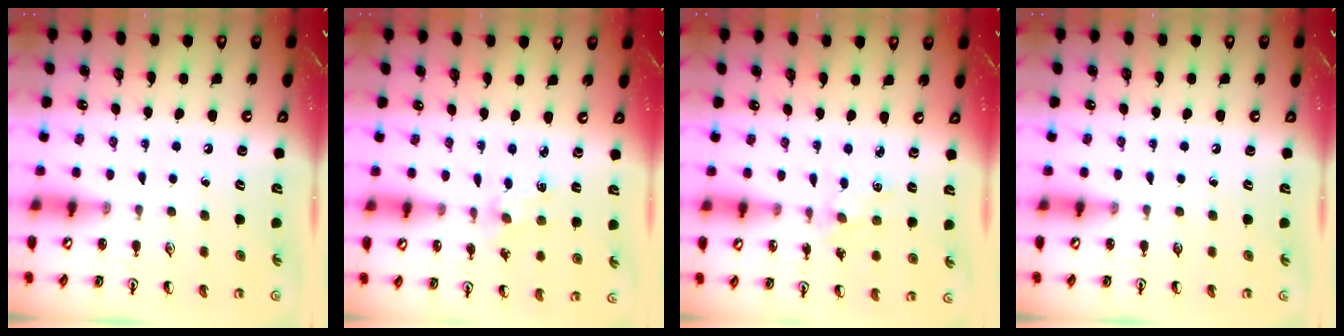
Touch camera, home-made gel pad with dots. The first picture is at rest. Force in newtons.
{"total": 1.3, "press": 1.2, "slide": 0.2}
{"total": 1.8, "press": 1.8, "slide": 0.3}
{"total": 0.0}